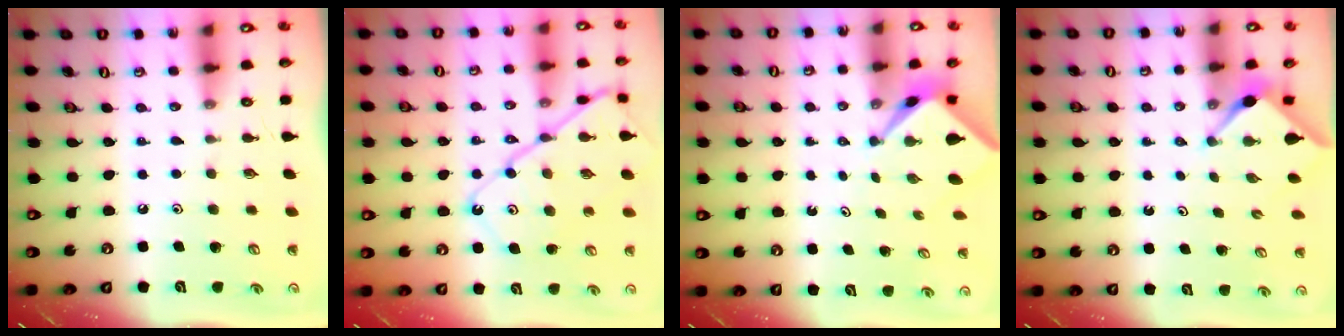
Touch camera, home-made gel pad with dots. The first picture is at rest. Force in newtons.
{"total": 15.5, "press": 15.4, "slide": 1.5}
{"total": 2.4, "press": 2.4, "slide": 0.2}
{"total": 2.9, "press": 2.9, "slide": 0.4}